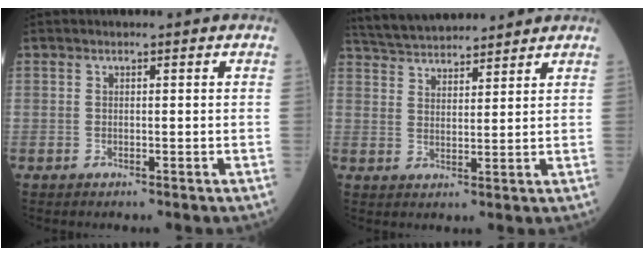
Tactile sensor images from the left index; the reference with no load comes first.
{"total": 11.4, "force": [10.7, 1.9, 3.3], "torque": [-0.063, 0.029, 0.179]}